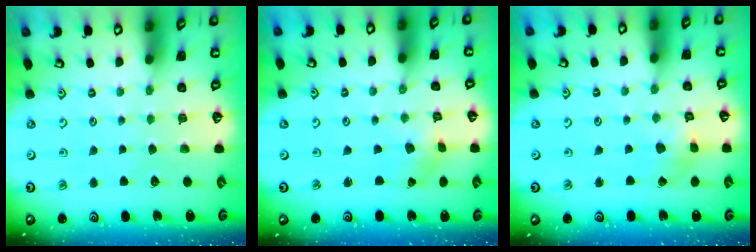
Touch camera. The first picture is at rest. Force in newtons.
{"total": 1.1, "press": 1.1, "slide": 0.2}
{"total": 2.3, "press": 2.3, "slide": 0.3}